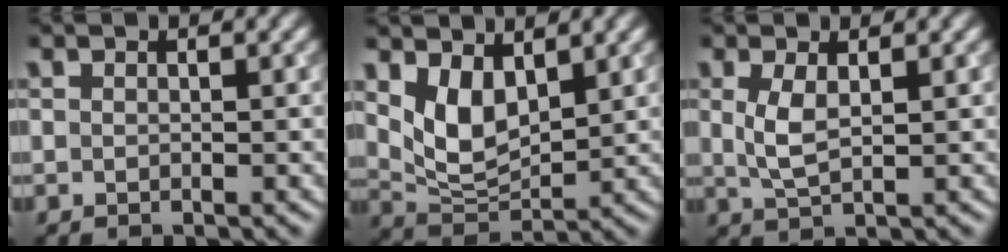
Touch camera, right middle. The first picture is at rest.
{"total": 4.9, "force": [2.1, 2.7, 3.6], "torque": [-0.076, -0.012, 0.045]}
{"total": 2.5, "force": [0.6, 0.8, 2.3], "torque": [-0.057, -0.001, 0.014]}